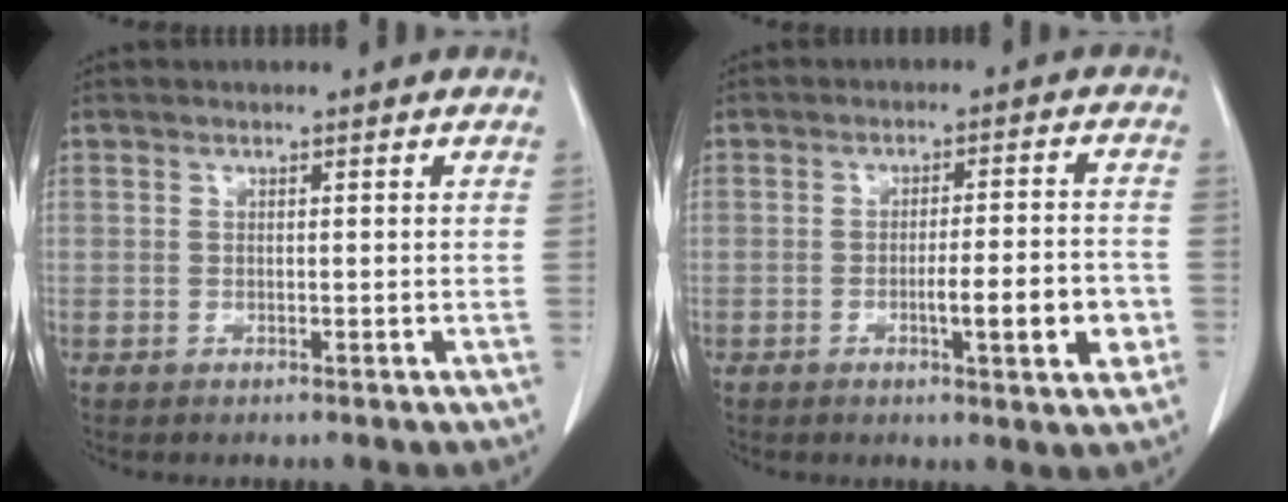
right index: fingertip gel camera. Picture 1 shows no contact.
{"total": 7.8, "force": [-2.4, 0.8, 7.4], "torque": [-0.105, 0.001, -0.030]}